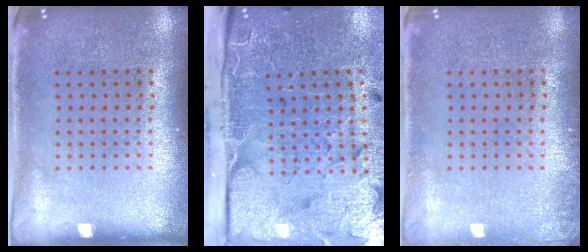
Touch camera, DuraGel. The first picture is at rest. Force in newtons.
{"total": 5.1, "press": 4.0, "slide": 3.2}
{"total": 0.7, "press": 0.6, "slide": 0.2}